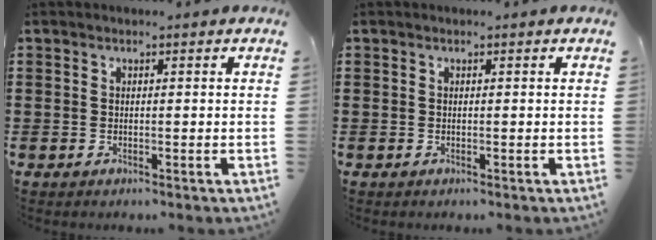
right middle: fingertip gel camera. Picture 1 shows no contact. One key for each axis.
{"total": 0.0}